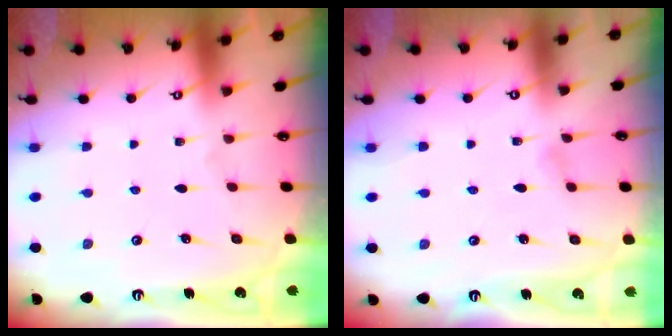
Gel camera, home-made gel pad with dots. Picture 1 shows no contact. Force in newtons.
{"total": 2.4, "press": 2.4, "slide": 0.3}